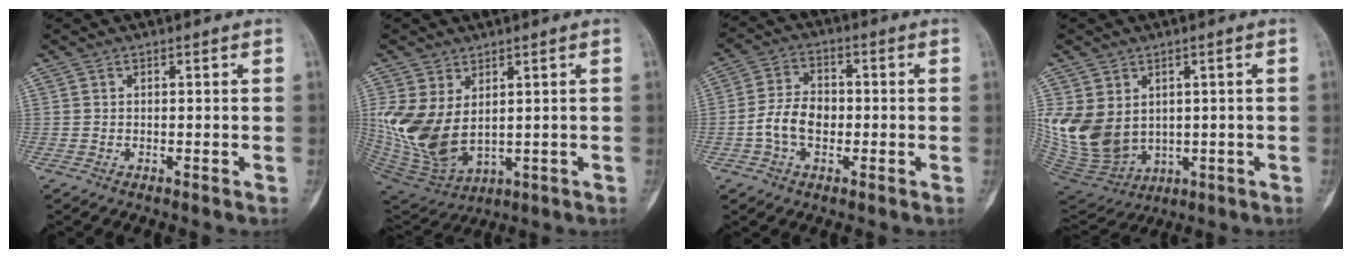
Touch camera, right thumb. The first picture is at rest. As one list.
[{"total": 14.5, "force": [1.6, 9.2, 11.1], "torque": [-0.233, -0.019, 0.059]}, {"total": 7.5, "force": [-1.5, 5.2, 5.3], "torque": [-0.089, 0.025, -0.035]}, {"total": 13.6, "force": [1.1, 10.8, 8.2], "torque": [-0.158, -0.006, 0.057]}]